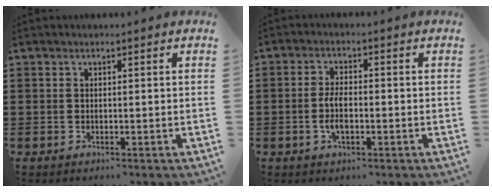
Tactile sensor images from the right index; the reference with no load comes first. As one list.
[{"total": 4.2, "force": [-0.9, 1.8, 3.7], "torque": [-0.089, -0.002, -0.023]}]